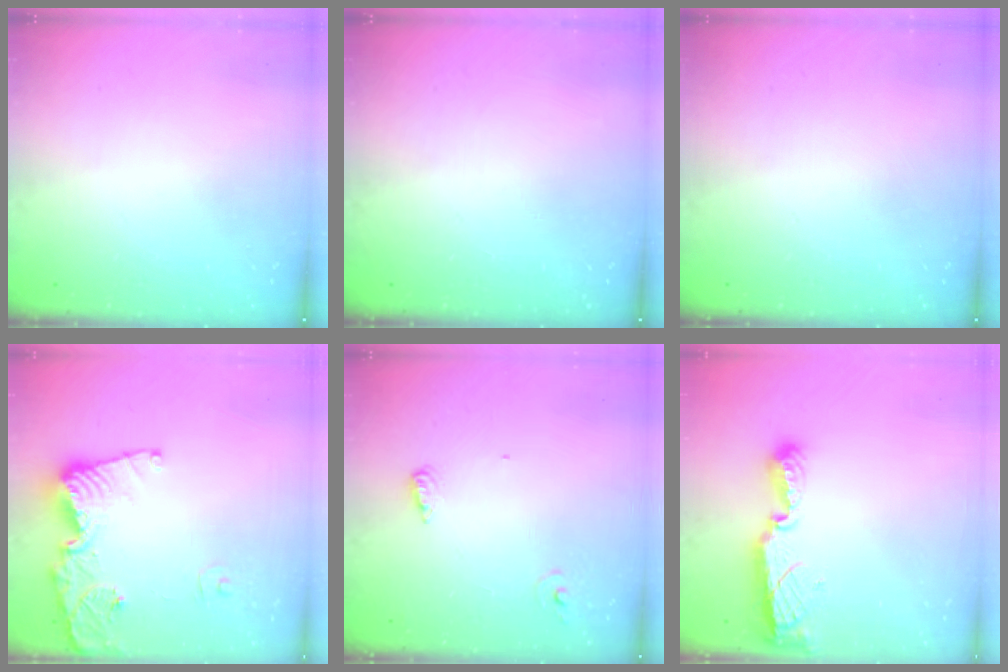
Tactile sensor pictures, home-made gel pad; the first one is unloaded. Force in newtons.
{"total": 0.0}
{"total": 0.0}
{"total": 13.6, "press": 13.5, "slide": 1.8}
{"total": 6.0, "press": 5.8, "slide": 1.5}
{"total": 7.9, "press": 7.9, "slide": 0.3}